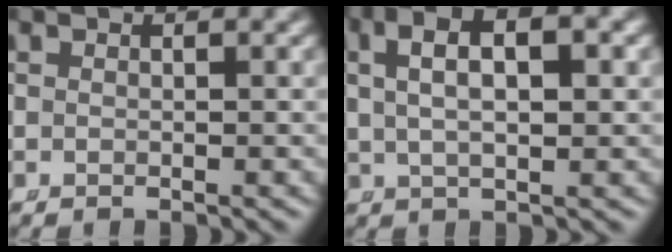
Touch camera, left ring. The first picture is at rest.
{"total": 6.5, "force": [2.8, 2.9, 5.1], "torque": [-0.075, 0.024, 0.037]}